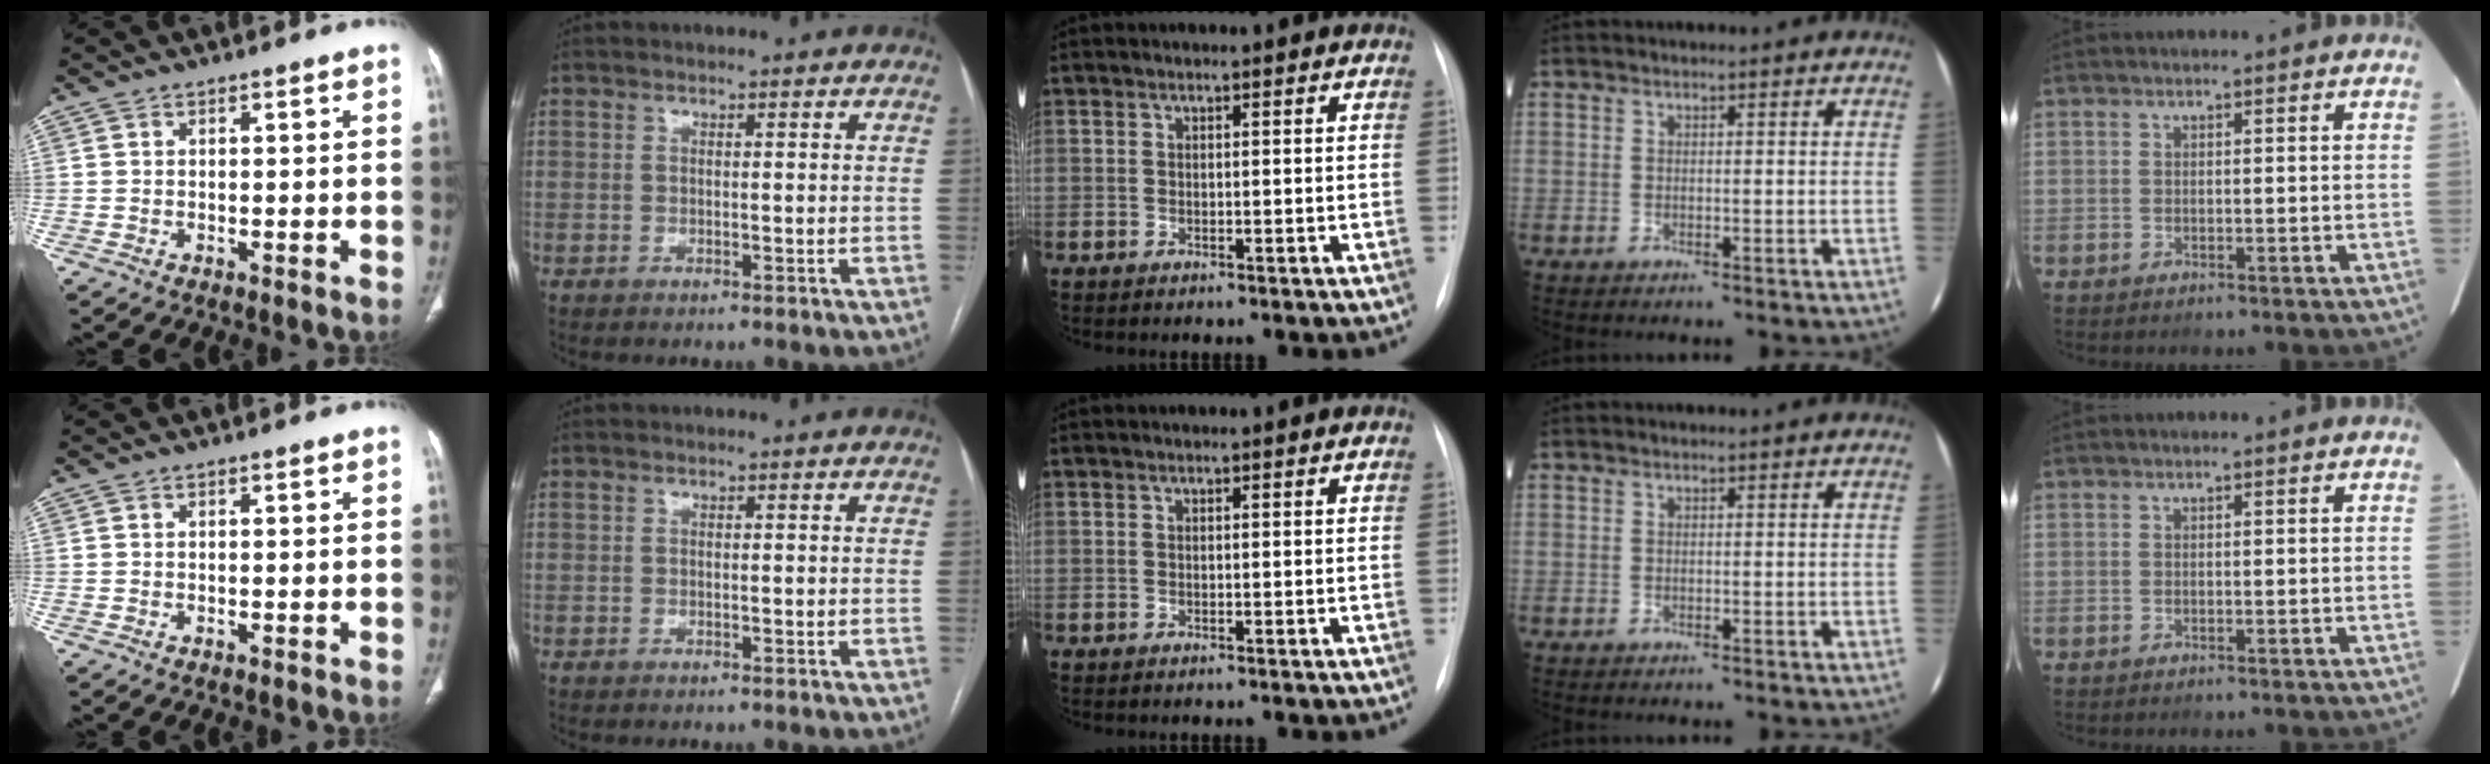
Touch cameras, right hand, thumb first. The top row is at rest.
{}